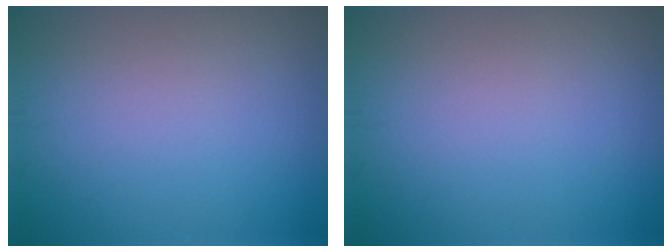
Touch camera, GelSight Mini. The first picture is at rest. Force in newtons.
{"total": 0.0}